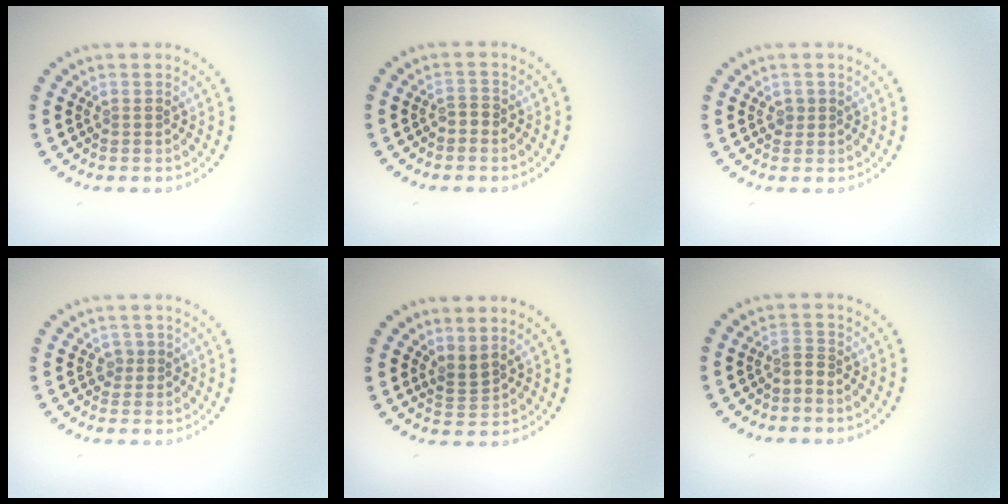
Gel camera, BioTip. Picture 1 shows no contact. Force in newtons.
{"total": 1.0, "press": 0.8, "slide": 0.6}
{"total": 0.8, "press": 0.7, "slide": 0.3}
{"total": 1.0, "press": 0.9, "slide": 0.6}
{"total": 1.8, "press": 1.3, "slide": 1.3}
{"total": 1.0, "press": 0.5, "slide": 0.9}